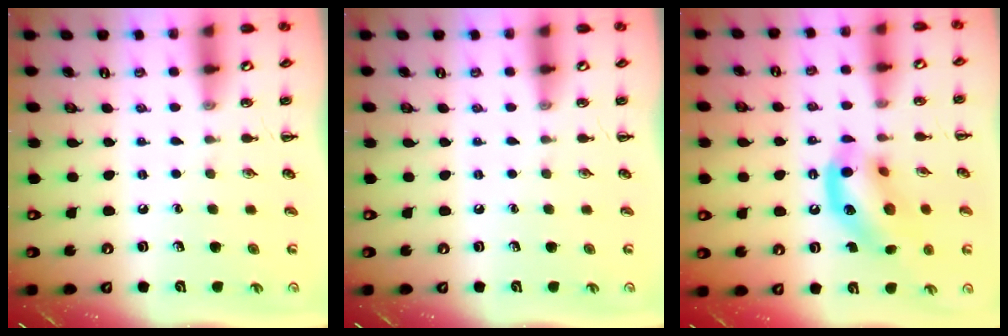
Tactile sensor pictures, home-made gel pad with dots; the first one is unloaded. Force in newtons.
{"total": 0.0}
{"total": 13.9, "press": 13.7, "slide": 2.5}